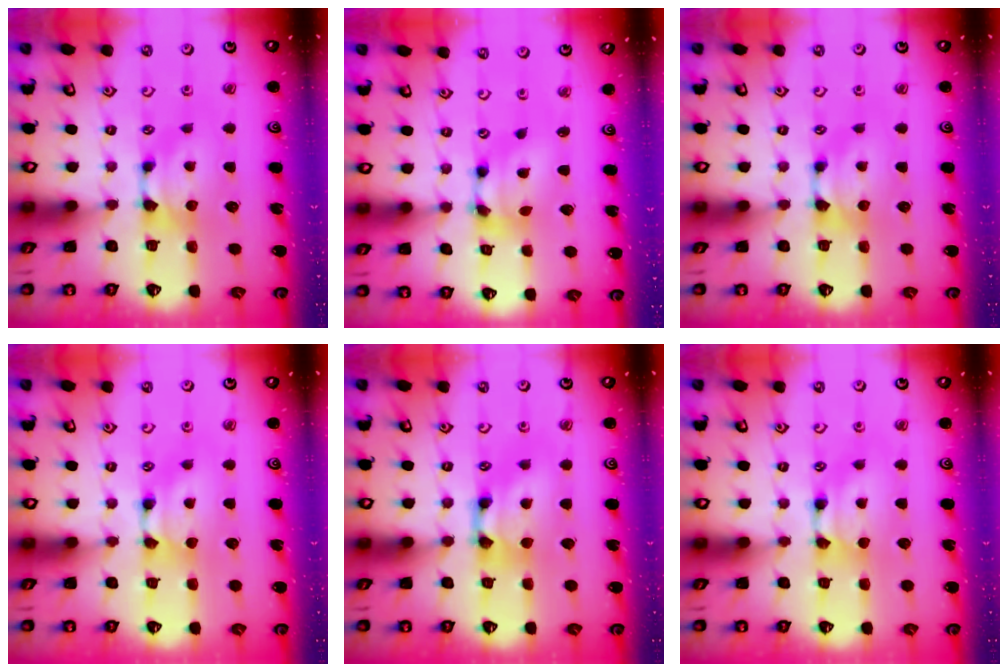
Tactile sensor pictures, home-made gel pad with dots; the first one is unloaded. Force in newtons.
{"total": 6.0, "press": 5.7, "slide": 2.0}
{"total": 0.0}
{"total": 1.7, "press": 1.7, "slide": 0.1}
{"total": 2.6, "press": 2.6, "slide": 0.2}
{"total": 1.6, "press": 1.6, "slide": 0.1}